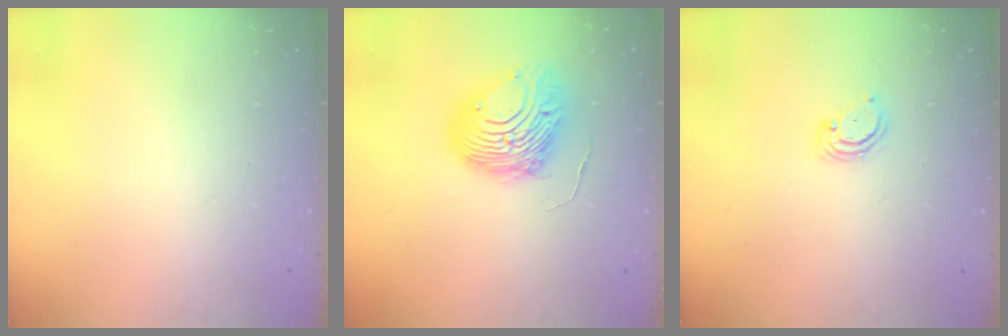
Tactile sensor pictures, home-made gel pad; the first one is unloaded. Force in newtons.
{"total": 10.9, "press": 10.8, "slide": 1.3}
{"total": 2.8, "press": 2.8, "slide": 0.3}